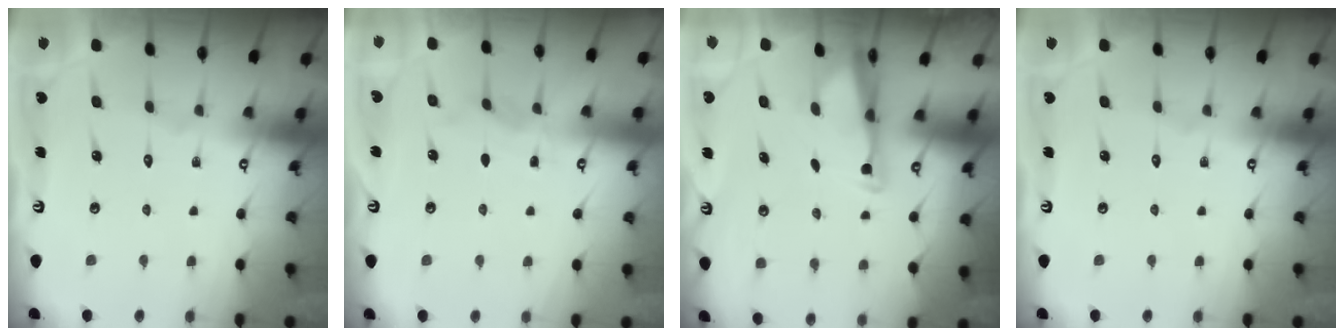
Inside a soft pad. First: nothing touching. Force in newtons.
{"total": 3.9, "press": 3.8, "slide": 0.4}
{"total": 2.9, "press": 2.8, "slide": 0.7}
{"total": 0.0}